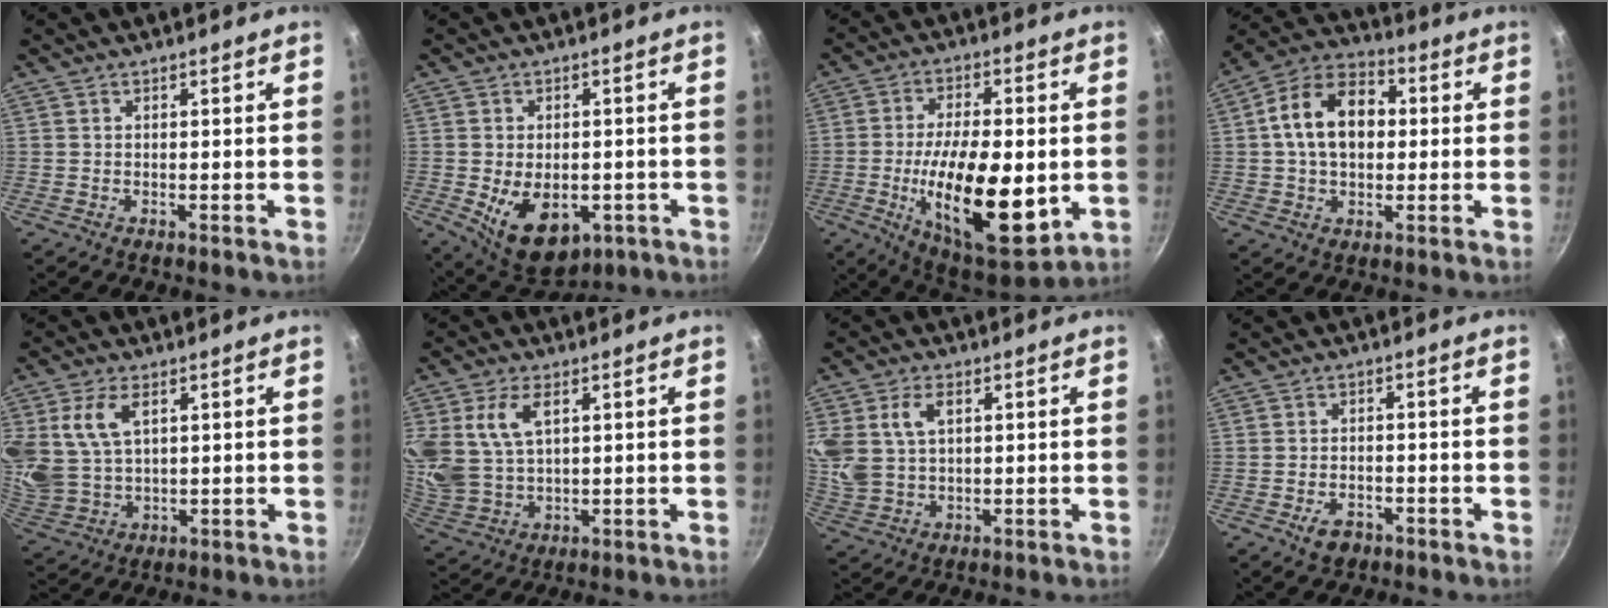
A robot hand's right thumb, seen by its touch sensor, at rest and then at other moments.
{"total": 12.1, "force": [-3.3, 7.9, 8.6], "torque": [-0.102, -0.003, -0.026]}
{"total": 21.7, "force": [-3.4, 8.9, 19.5], "torque": [-0.314, -0.006, -0.050]}
{"total": 14.5, "force": [1.5, 10.0, 10.4], "torque": [-0.141, 0.027, 0.008]}
{"total": 12.0, "force": [4.0, 7.6, 8.4], "torque": [-0.167, -0.018, 0.088]}
{"total": 13.6, "force": [4.5, 8.6, 9.5], "torque": [-0.196, -0.013, 0.098]}
{"total": 11.7, "force": [3.3, 8.0, 7.9], "torque": [-0.161, -0.001, 0.069]}
{"total": 3.9, "force": [-2.2, 2.6, 1.9], "torque": [-0.025, 0.018, -0.029]}